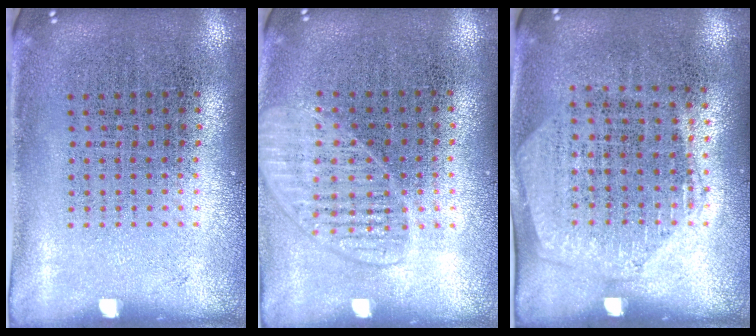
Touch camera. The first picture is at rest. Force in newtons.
{"total": 1.5, "press": 1.4, "slide": 0.5}
{"total": 1.4, "press": 1.2, "slide": 0.8}